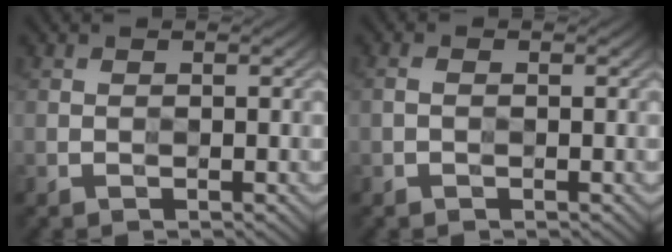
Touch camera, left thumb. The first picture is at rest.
{"total": 0.7, "force": [-0.2, 0.3, 0.7], "torque": [-0.017, 0.001, -0.006]}